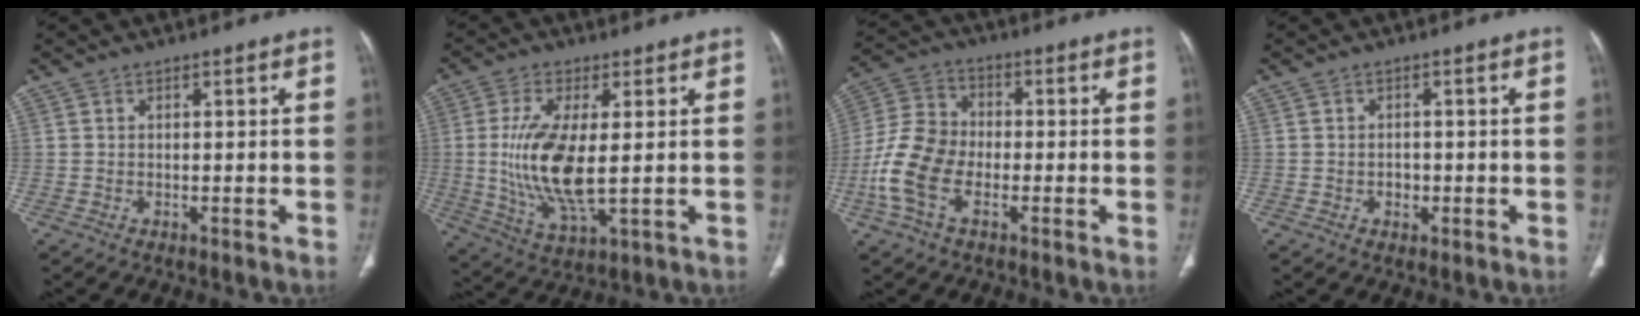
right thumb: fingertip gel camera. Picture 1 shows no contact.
{"total": 13.2, "force": [0.3, 4.7, 12.3], "torque": [-0.261, -0.020, 0.013]}
{"total": 11.6, "force": [-3.5, 7.2, 8.4], "torque": [-0.176, 0.022, -0.076]}
{"total": 2.1, "force": [-0.5, 1.7, 1.1], "torque": [-0.005, 0.005, -0.007]}